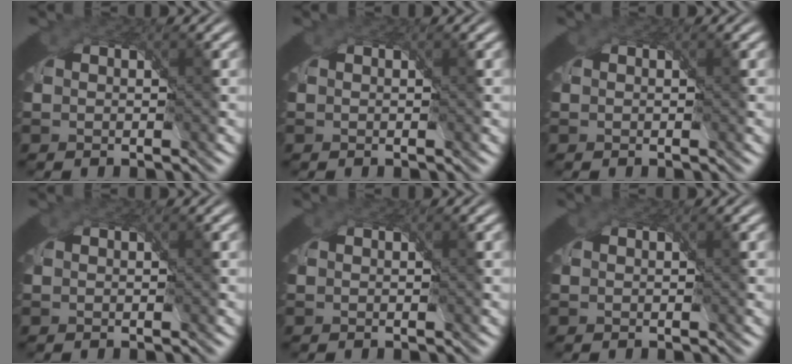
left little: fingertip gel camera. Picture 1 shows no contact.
{"total": 0.0}
{"total": 0.0}
{"total": 0.0}
{"total": 0.0}
{"total": 0.0}